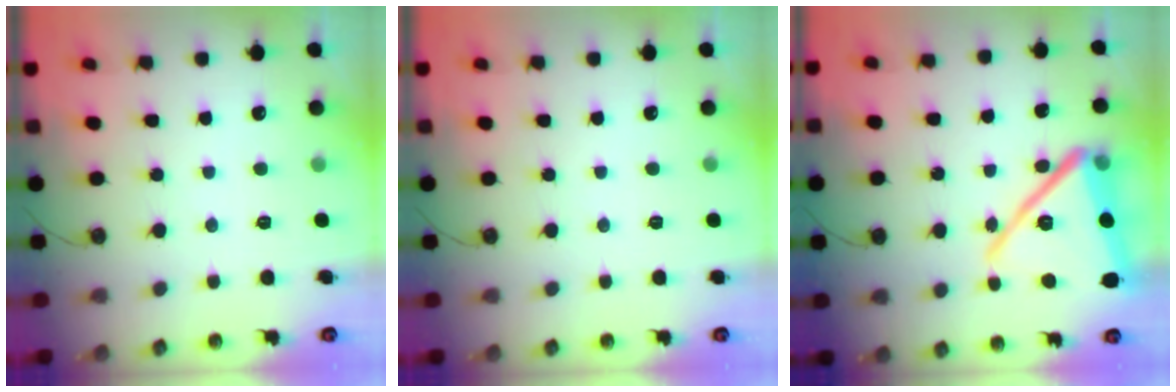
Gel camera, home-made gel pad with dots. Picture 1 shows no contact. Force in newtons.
{"total": 0.0}
{"total": 20.5, "press": 19.7, "slide": 5.4}